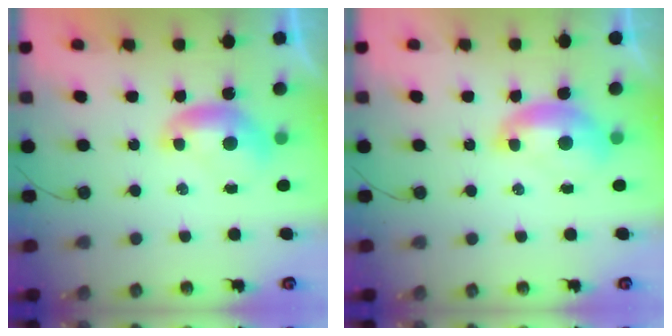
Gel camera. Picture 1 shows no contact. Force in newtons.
{"total": 2.0, "press": 2.0, "slide": 0.5}